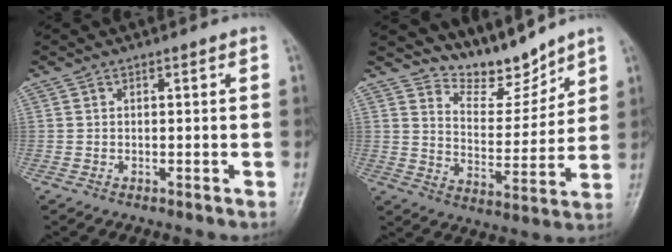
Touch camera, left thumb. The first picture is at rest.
{"total": 9.3, "force": [8.5, 3.1, 2.1], "torque": [-0.004, -0.067, 0.156]}